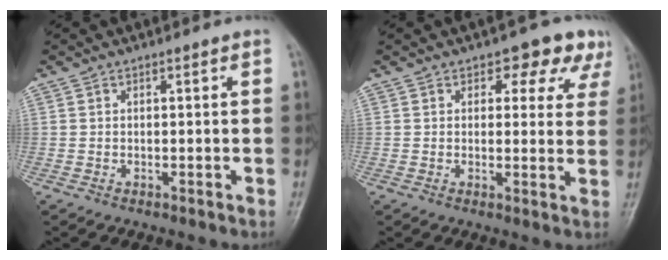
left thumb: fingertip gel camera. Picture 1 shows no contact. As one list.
[{"total": 7.6, "force": [4.6, 4.5, 4.0], "torque": [-0.002, -0.019, 0.043]}]